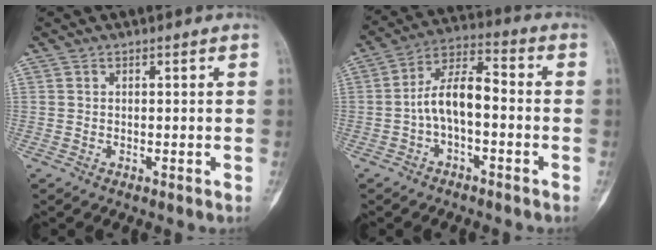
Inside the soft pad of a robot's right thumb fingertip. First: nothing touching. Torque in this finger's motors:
{"motor_torque": [0.20, 0.16, 0.70, -0.63, 0.19]}